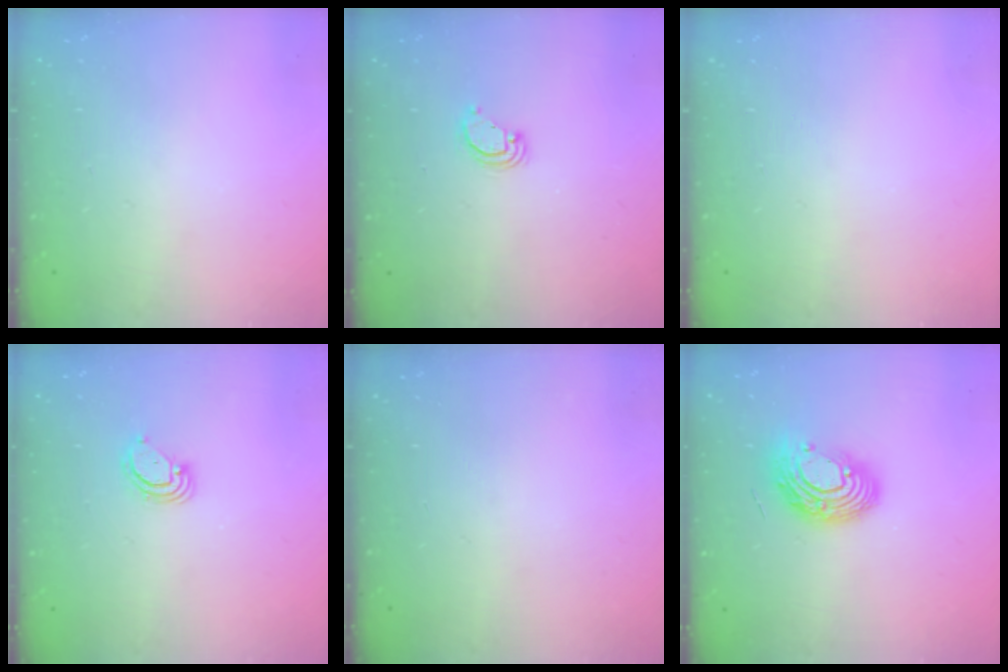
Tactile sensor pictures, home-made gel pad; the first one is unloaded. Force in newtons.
{"total": 3.3, "press": 3.3, "slide": 0.2}
{"total": 0.0}
{"total": 2.9, "press": 2.9, "slide": 0.2}
{"total": 0.0}
{"total": 12.1, "press": 12.0, "slide": 1.0}